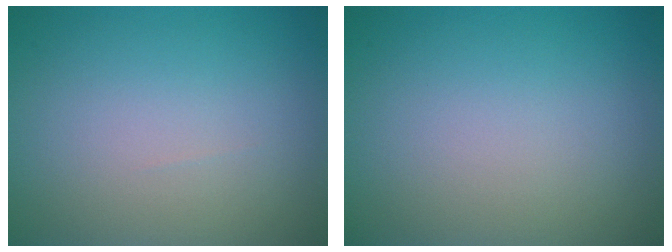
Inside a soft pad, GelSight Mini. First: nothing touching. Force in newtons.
{"total": 0.0}